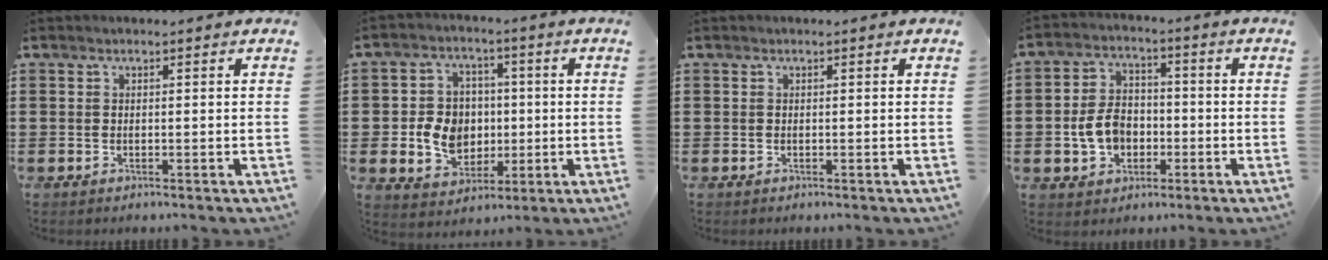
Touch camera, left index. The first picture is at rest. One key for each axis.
{"total": 7.7, "fx": -0.3, "fy": 6.8, "fz": 3.8, "tx": -0.088, "ty": 0.016, "tz": -0.002}
{"total": 0.0}
{"total": 6.8, "fx": -1.6, "fy": 5.2, "fz": 4.1, "tx": -0.103, "ty": 0.008, "tz": -0.035}